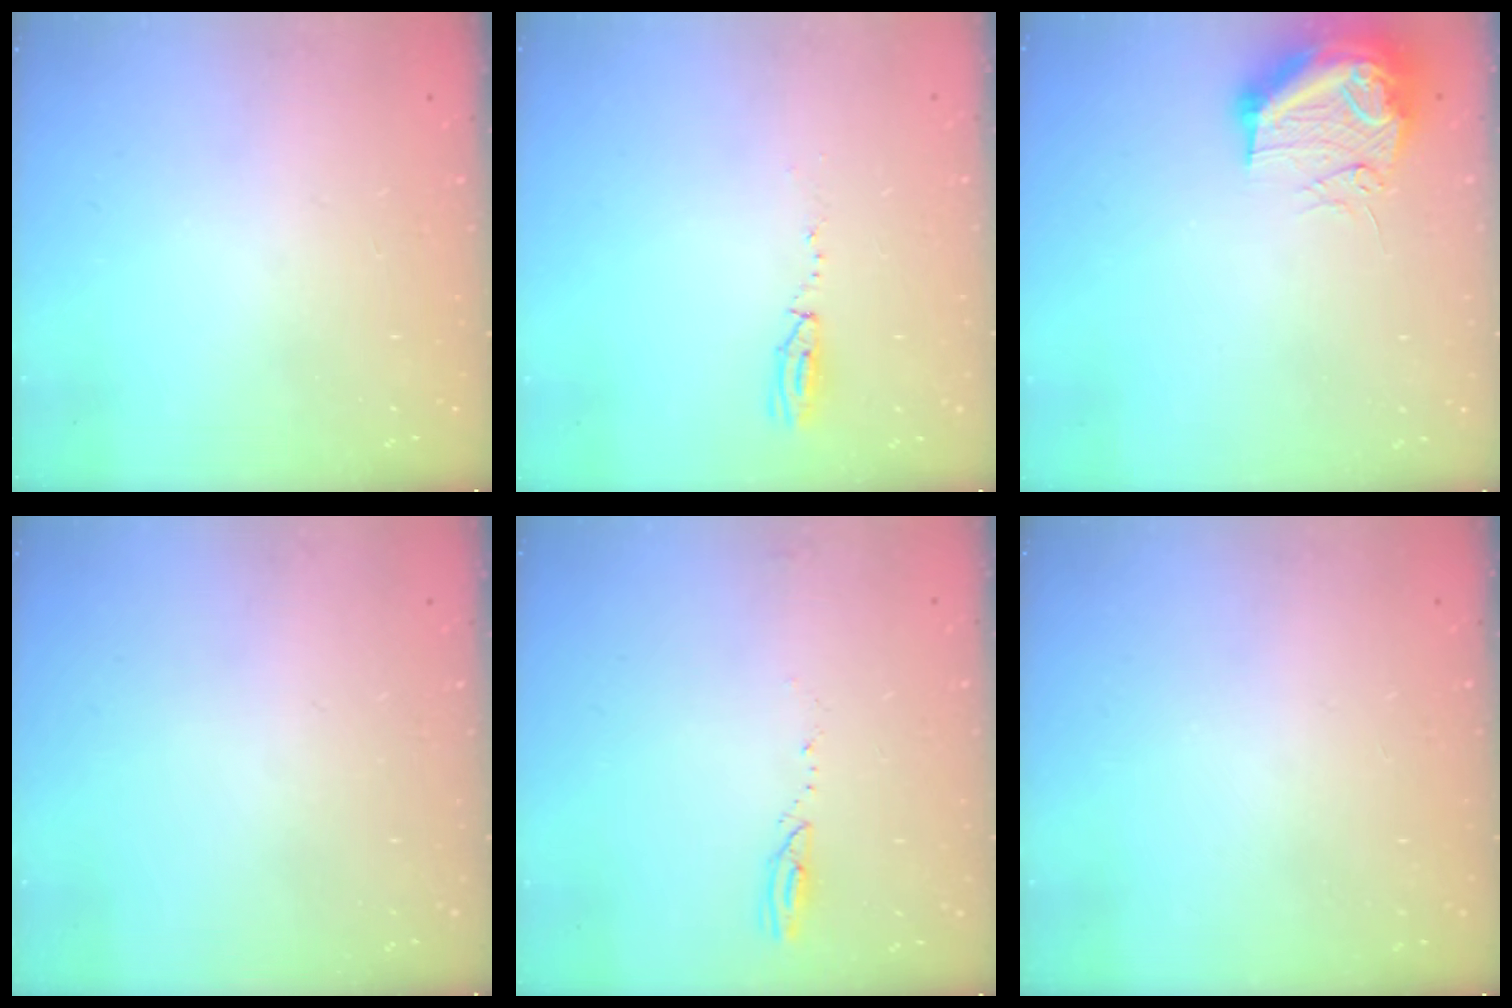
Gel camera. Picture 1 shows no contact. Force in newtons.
{"total": 11.2, "press": 4.4, "slide": 10.3}
{"total": 11.7, "press": 11.6, "slide": 1.4}
{"total": 0.0}
{"total": 2.5, "press": 2.4, "slide": 0.3}
{"total": 0.0}